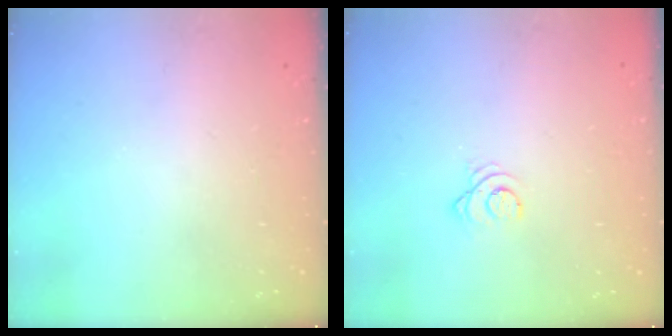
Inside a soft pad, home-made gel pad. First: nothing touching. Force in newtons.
{"total": 2.9, "press": 2.9, "slide": 0.4}